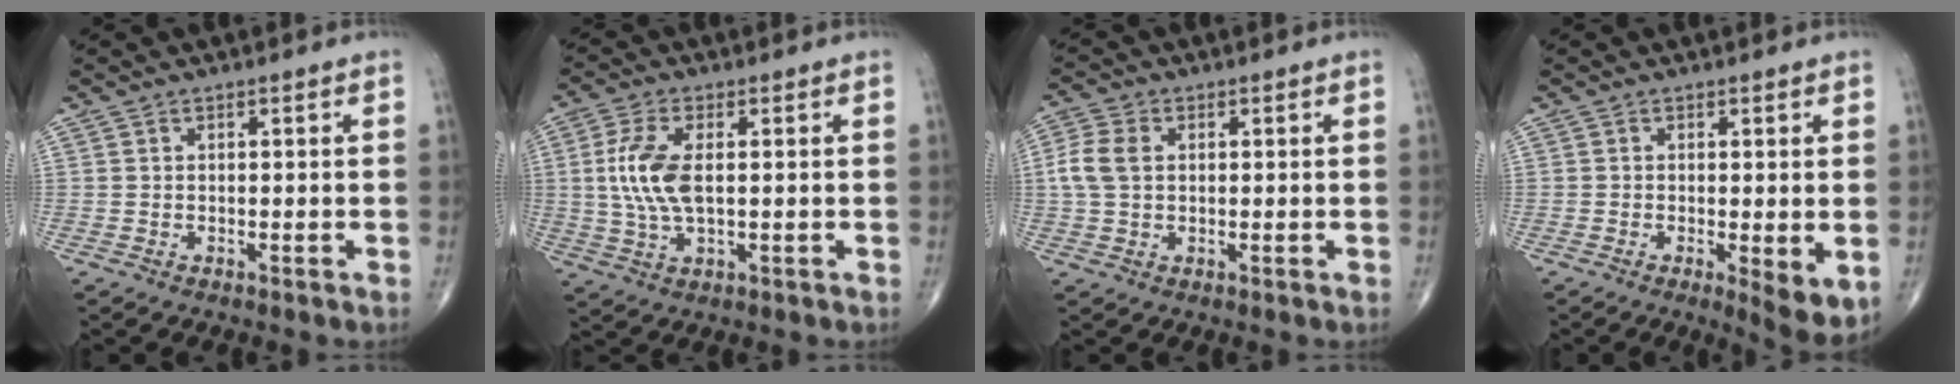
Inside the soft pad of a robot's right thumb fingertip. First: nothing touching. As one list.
[{"total": 9.2, "force": [0.8, 4.2, 8.1], "torque": [-0.185, -0.001, 0.019]}, {"total": 5.8, "force": [0.7, 4.1, 4.1], "torque": [-0.099, 0.011, 0.012]}, {"total": 5.7, "force": [-1.1, 1.6, 5.4], "torque": [-0.076, -0.018, -0.017]}]